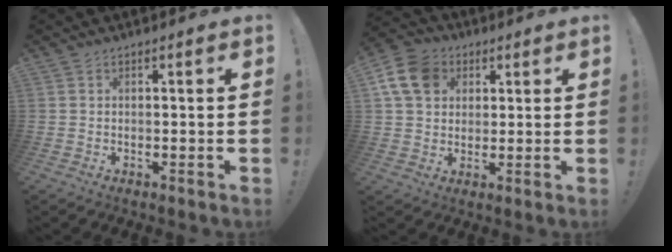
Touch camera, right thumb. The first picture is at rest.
{"total": 12.5, "force": [4.5, 9.9, 6.1], "torque": [-0.101, -0.009, 0.092]}